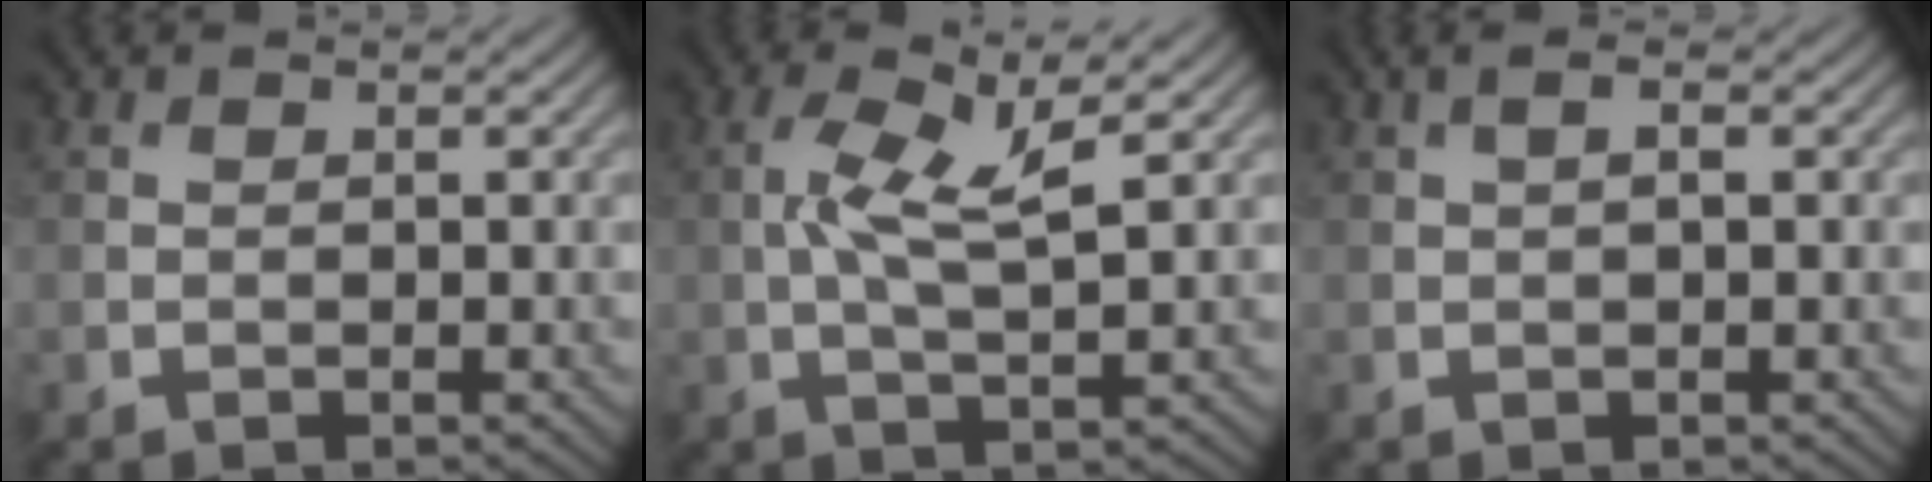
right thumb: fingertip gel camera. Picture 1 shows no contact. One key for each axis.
{"total": 6.5, "fx": 1.3, "fy": 1.7, "fz": 6.2, "tx": -0.128, "ty": 0.008, "tz": 0.021}
{"total": 1.8, "fx": 0.5, "fy": 0.4, "fz": 1.7, "tx": -0.028, "ty": 0.001, "tz": 0.011}